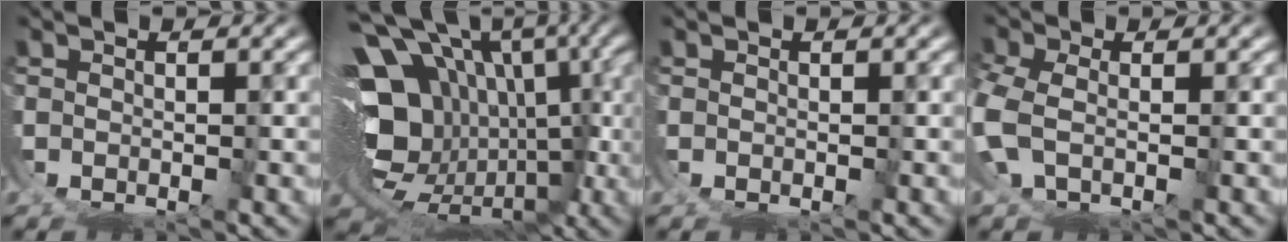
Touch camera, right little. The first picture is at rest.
{"total": 17.1, "force": [-0.4, 11.8, 12.3], "torque": [-0.215, -0.050, 0.016]}
{"total": 0.0}
{"total": 2.6, "force": [0.3, 0.7, 2.5], "torque": [-0.079, -0.005, 0.013]}